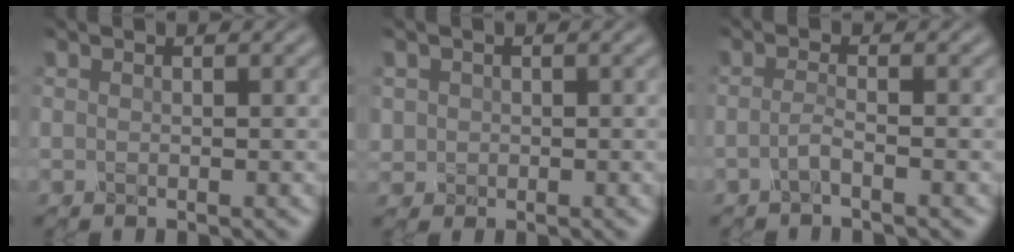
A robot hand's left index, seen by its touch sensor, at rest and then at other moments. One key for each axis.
{"total": 1.0, "fx": -0.1, "fy": 1.0, "fz": -0.2, "tx": 0.004, "ty": -0.004, "tz": 0.004}
{"total": 1.5, "fx": -1.2, "fy": 0.2, "fz": 0.9, "tx": -0.014, "ty": 0.000, "tz": -0.026}